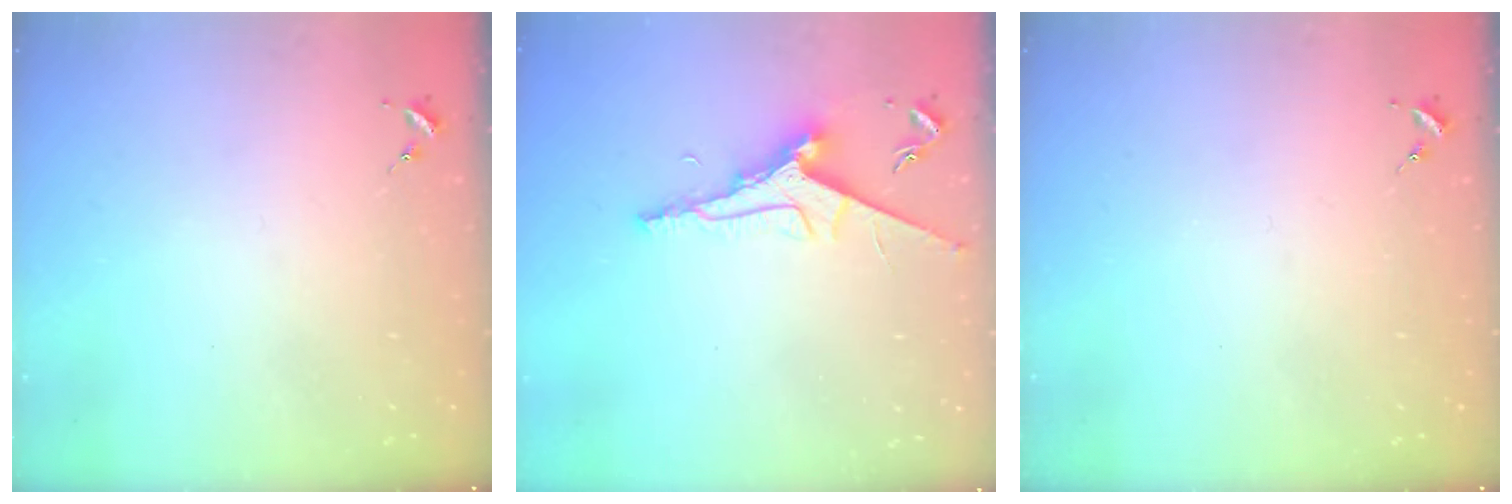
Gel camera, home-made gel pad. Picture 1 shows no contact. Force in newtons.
{"total": 8.8, "press": 8.8, "slide": 0.6}
{"total": 0.0}